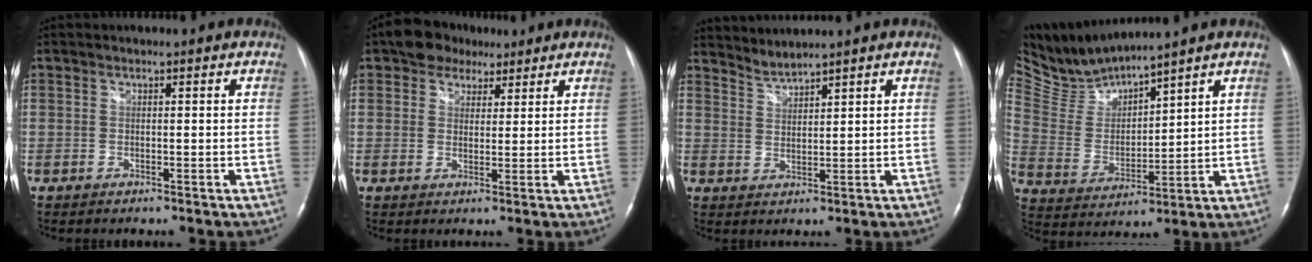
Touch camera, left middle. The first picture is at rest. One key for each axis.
{"total": 5.9, "fx": 4.0, "fy": 3.9, "fz": 1.8, "tx": -0.031, "ty": 0.019, "tz": 0.068}
{"total": 2.7, "fx": 2.6, "fy": -0.6, "fz": -0.3, "tx": 0.001, "ty": 0.000, "tz": 0.060}
{"total": 8.9, "fx": 8.9, "fy": -0.2, "fz": 1.2, "tx": -0.053, "ty": 0.006, "tz": 0.199}